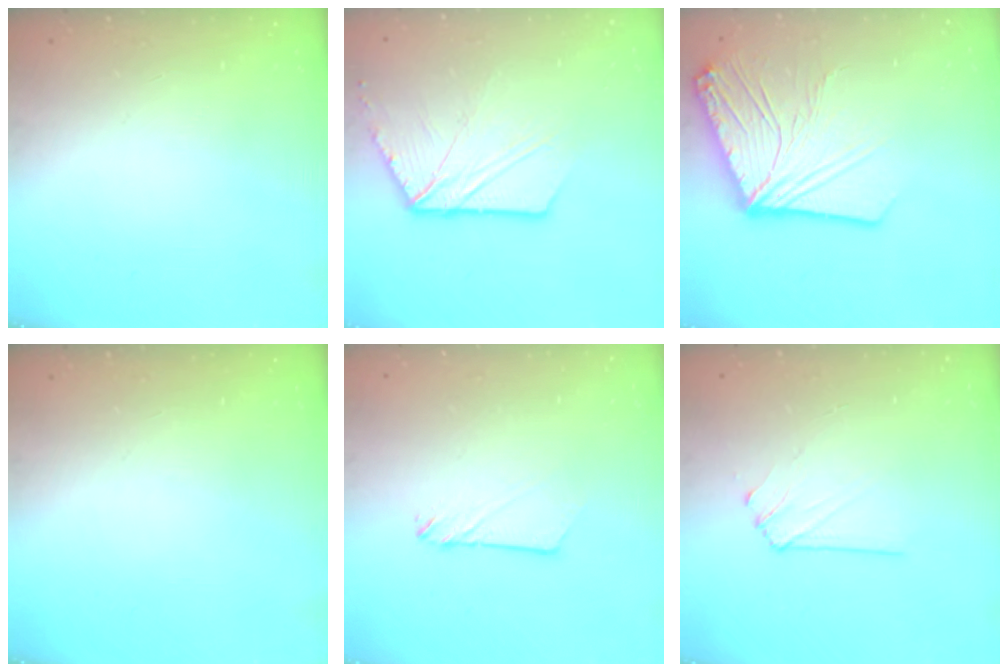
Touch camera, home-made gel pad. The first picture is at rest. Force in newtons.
{"total": 13.2, "press": 13.1, "slide": 1.4}
{"total": 17.4, "press": 17.2, "slide": 2.3}
{"total": 0.0}
{"total": 2.4, "press": 2.4, "slide": 0.2}
{"total": 5.9, "press": 5.8, "slide": 0.9}